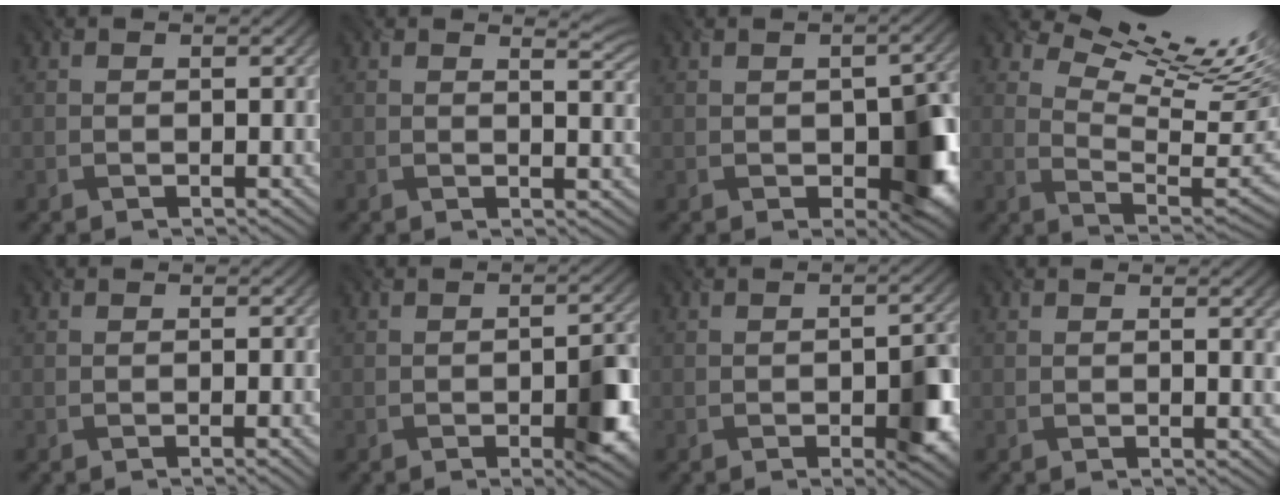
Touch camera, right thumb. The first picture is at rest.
{"total": 3.3, "force": [2.4, 0.9, 2.1], "torque": [-0.030, 0.000, 0.034]}
{"total": 6.8, "force": [-1.2, 3.9, 5.5], "torque": [-0.077, -0.015, -0.009]}
{"total": 15.9, "force": [11.1, 4.4, 10.6], "torque": [-0.188, 0.012, 0.148]}
{"total": 1.3, "force": [0.2, 0.2, 1.2], "torque": [-0.020, 0.004, 0.002]}
{"total": 5.3, "force": [-1.2, 1.9, 4.8], "torque": [-0.067, -0.005, -0.014]}
{"total": 5.1, "force": [-1.1, 2.3, 4.4], "torque": [-0.060, -0.007, -0.010]}
{"total": 2.3, "force": [1.2, 0.4, 1.9], "torque": [-0.028, 0.001, 0.022]}